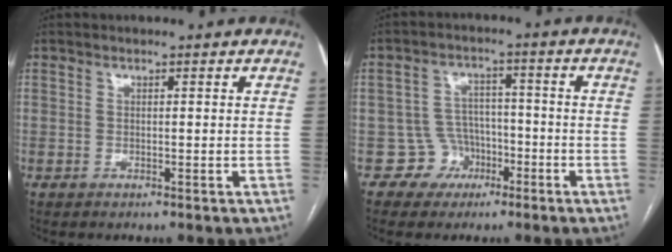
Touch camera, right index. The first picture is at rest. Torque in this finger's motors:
{"motor_torque": [-0.06, 0.10, -0.47, -0.21]}